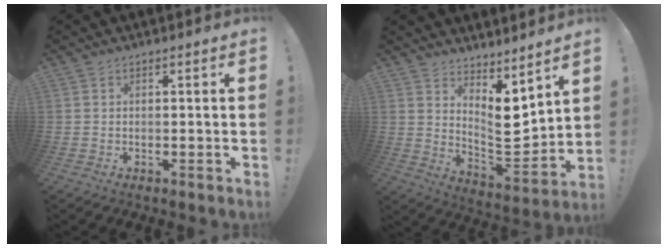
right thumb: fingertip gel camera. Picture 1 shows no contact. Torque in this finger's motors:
{"motor_torque": [-0.29, 0.57, 0.54, 0.54, 0.07]}